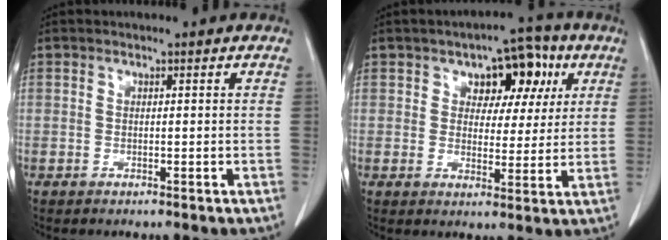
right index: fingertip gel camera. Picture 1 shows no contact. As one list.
[{"total": 8.6, "force": [3.6, 5.0, 6.0], "torque": [-0.066, 0.025, 0.049]}]